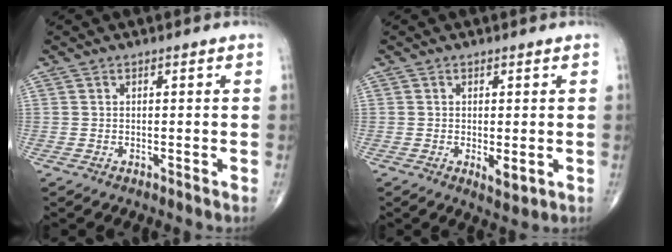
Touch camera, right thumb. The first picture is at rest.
{"total": 2.8, "force": [-0.5, 1.1, 2.5], "torque": [-0.037, -0.008, -0.004]}